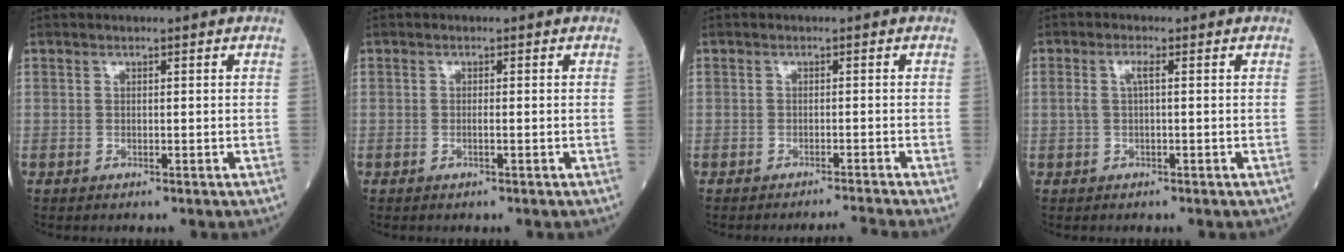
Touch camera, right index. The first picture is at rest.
{"total": 0.8, "force": [-0.3, 0.0, 0.8], "torque": [-0.016, -0.001, -0.005]}
{"total": 3.5, "force": [-2.8, -2.0, 0.0], "torque": [0.001, -0.005, -0.042]}
{"total": 2.0, "force": [0.3, 0.4, 1.9], "torque": [-0.045, 0.008, 0.006]}